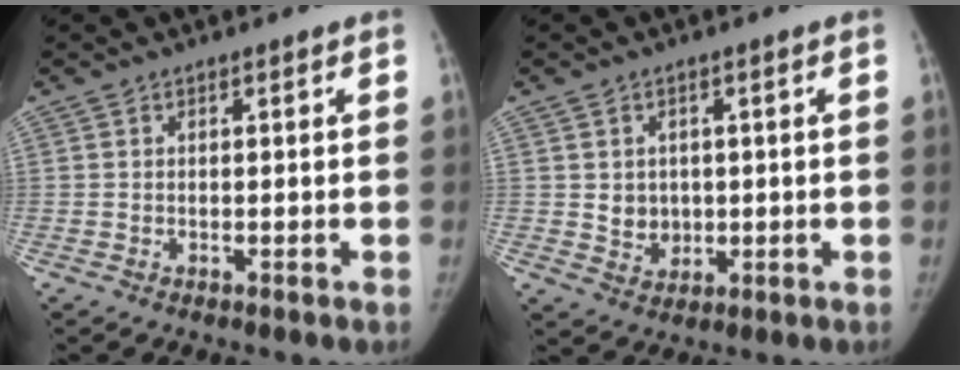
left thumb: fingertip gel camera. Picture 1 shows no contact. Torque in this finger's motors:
{"motor_torque": [0.05, -0.05, 0.34, -0.70, 0.15]}